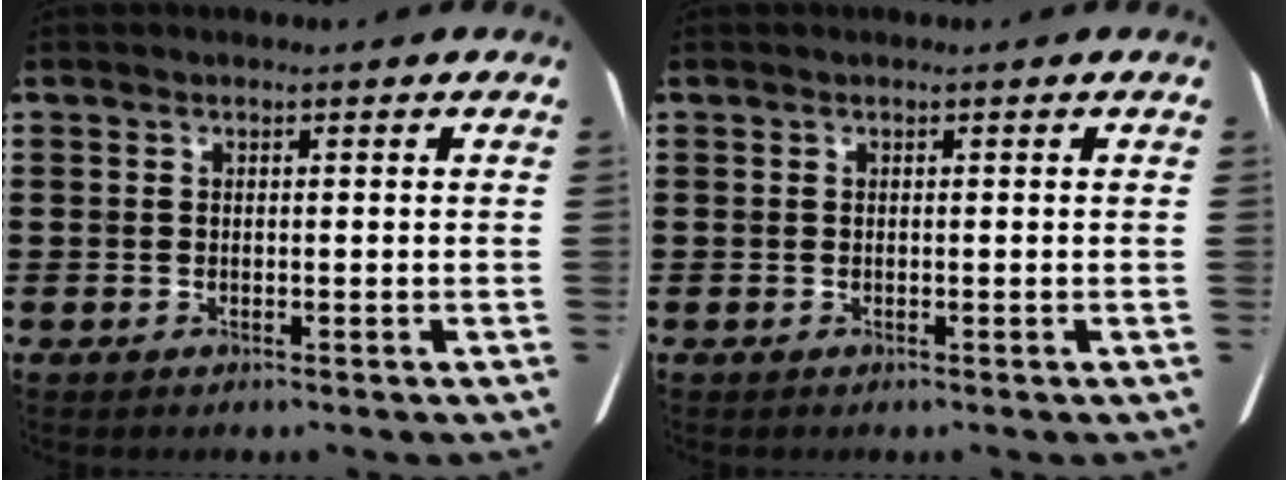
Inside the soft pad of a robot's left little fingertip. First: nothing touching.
{"total": 0.0}